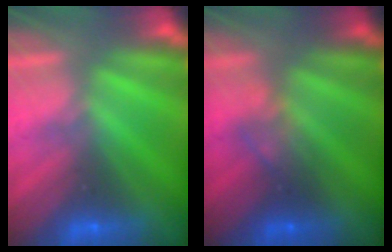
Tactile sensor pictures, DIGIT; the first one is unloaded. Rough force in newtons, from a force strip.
{"total": 2.3}